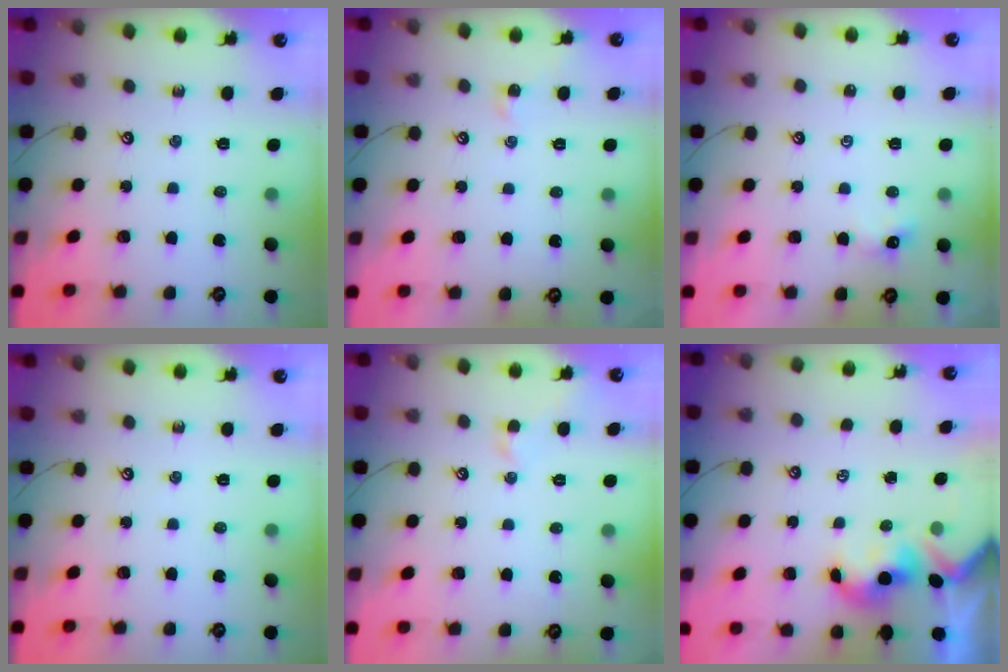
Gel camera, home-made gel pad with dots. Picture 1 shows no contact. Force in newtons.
{"total": 0.5, "press": 0.4, "slide": 0.4}
{"total": 2.4, "press": 2.3, "slide": 0.6}
{"total": 0.0}
{"total": 0.8, "press": 0.8, "slide": 0.1}
{"total": 0.6, "press": 0.4, "slide": 0.4}